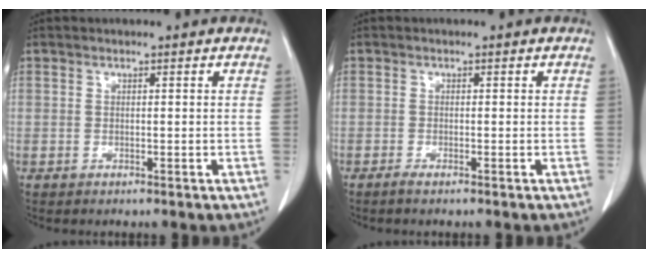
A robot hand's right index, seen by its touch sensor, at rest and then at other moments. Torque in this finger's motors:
{"motor_torque": [0.18, -0.18, 0.04, 0.01]}